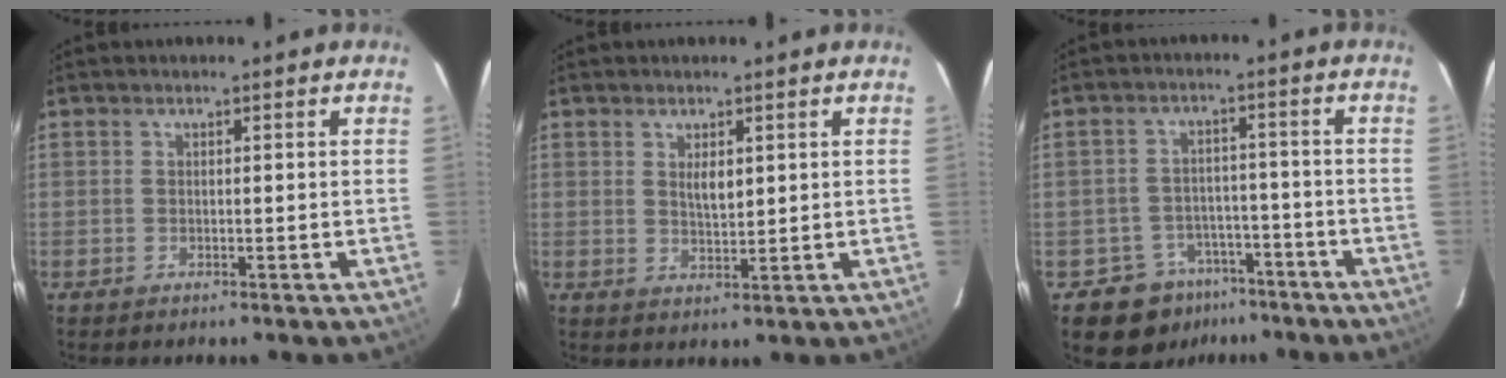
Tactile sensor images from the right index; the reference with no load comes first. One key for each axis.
{"total": 3.1, "fx": 1.1, "fy": 1.5, "fz": 2.5, "tx": -0.041, "ty": -0.002, "tz": 0.021}
{"total": 8.2, "fx": -5.5, "fy": 6.0, "fz": 0.9, "tx": -0.025, "ty": 0.030, "tz": -0.070}